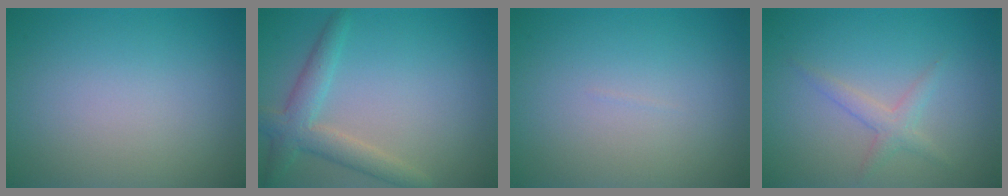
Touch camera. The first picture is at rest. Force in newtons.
{"total": 3.5, "press": 3.5, "slide": 0.1}
{"total": 0.0}
{"total": 1.8, "press": 1.8, "slide": 0.1}